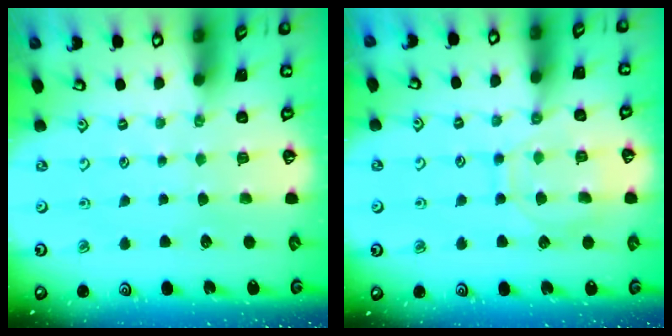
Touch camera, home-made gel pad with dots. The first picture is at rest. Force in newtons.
{"total": 10.1, "press": 10.0, "slide": 1.1}